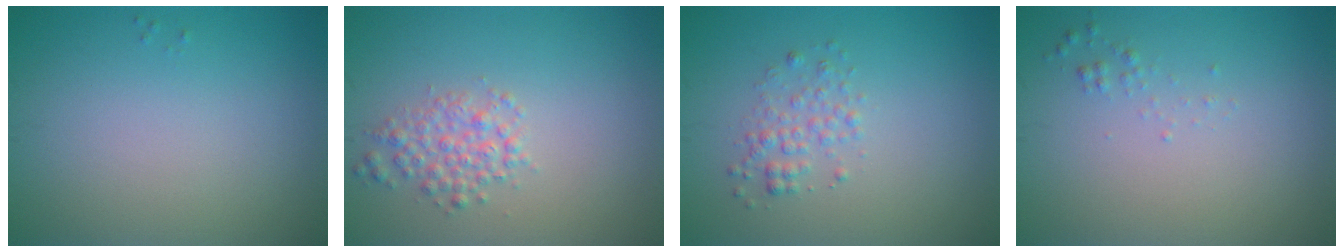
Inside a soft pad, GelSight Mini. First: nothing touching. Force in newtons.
{"total": 2.4, "press": 2.4, "slide": 0.1}
{"total": 1.8, "press": 1.8, "slide": 0.1}
{"total": 0.6, "press": 0.6, "slide": 0.0}